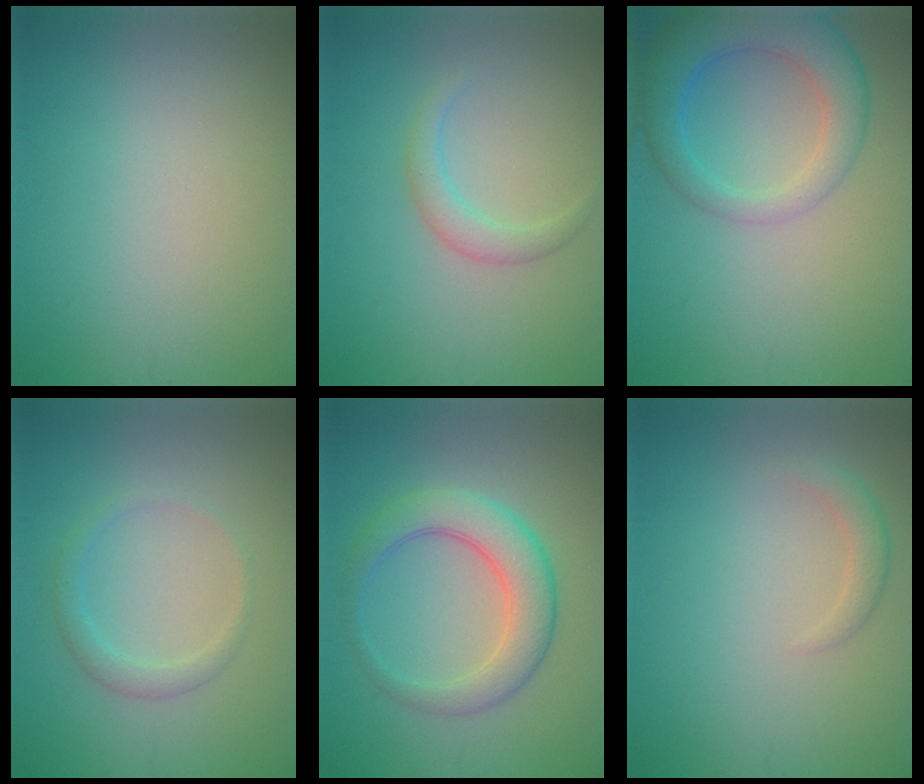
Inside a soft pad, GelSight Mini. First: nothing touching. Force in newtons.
{"total": 1.9, "press": 1.9, "slide": 0.1}
{"total": 4.2, "press": 4.2, "slide": 0.2}
{"total": 1.8, "press": 1.8, "slide": 0.1}
{"total": 5.1, "press": 5.1, "slide": 0.2}
{"total": 1.5, "press": 1.5, "slide": 0.1}